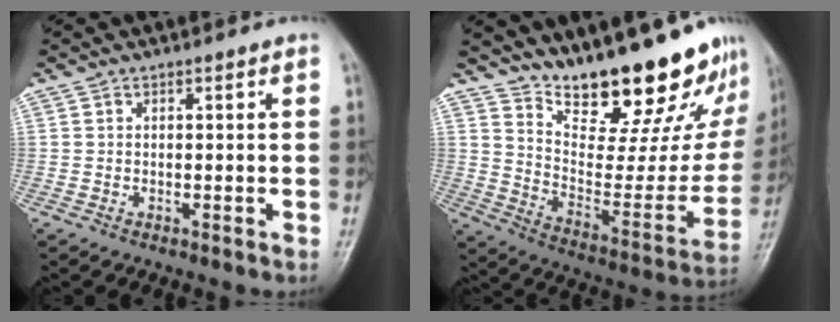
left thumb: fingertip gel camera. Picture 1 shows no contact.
{"total": 26.2, "force": [20.6, 8.0, 14.0], "torque": [-0.175, -0.127, 0.297]}